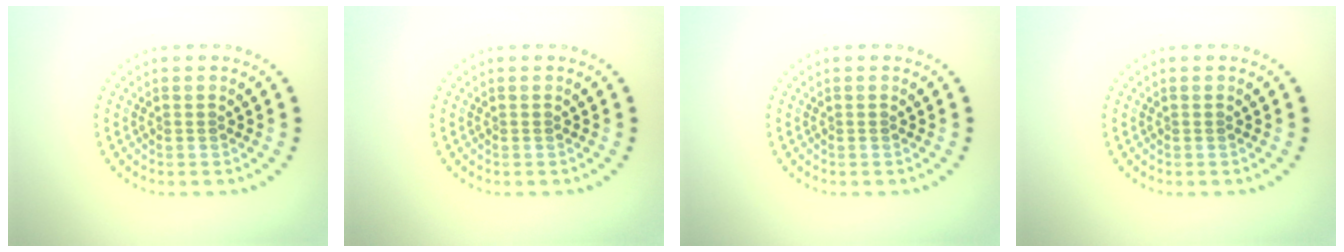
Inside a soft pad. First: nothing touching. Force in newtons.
{"total": 0.0}
{"total": 0.0}
{"total": 0.0}